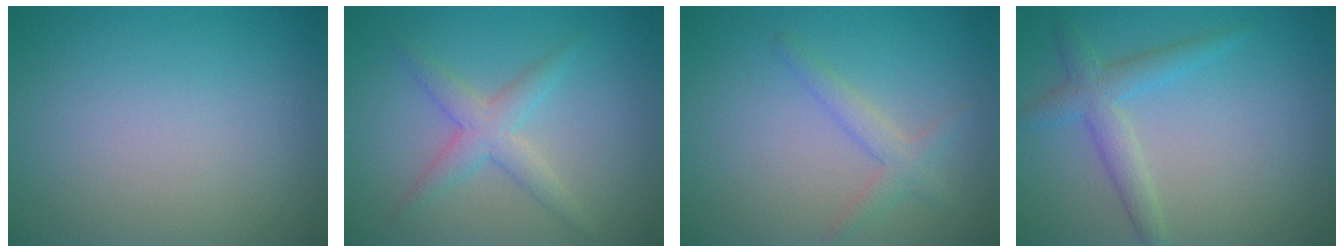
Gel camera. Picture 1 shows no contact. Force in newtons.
{"total": 2.9, "press": 2.9, "slide": 0.0}
{"total": 2.0, "press": 2.0, "slide": 0.2}
{"total": 2.8, "press": 2.8, "slide": 0.0}